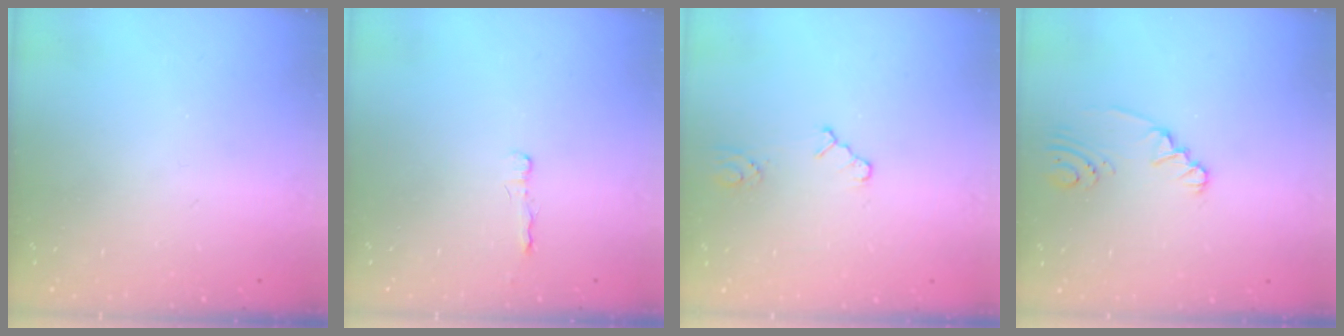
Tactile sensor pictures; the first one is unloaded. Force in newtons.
{"total": 2.2, "press": 2.2, "slide": 0.4}
{"total": 2.6, "press": 2.6, "slide": 0.4}
{"total": 2.6, "press": 2.4, "slide": 0.9}